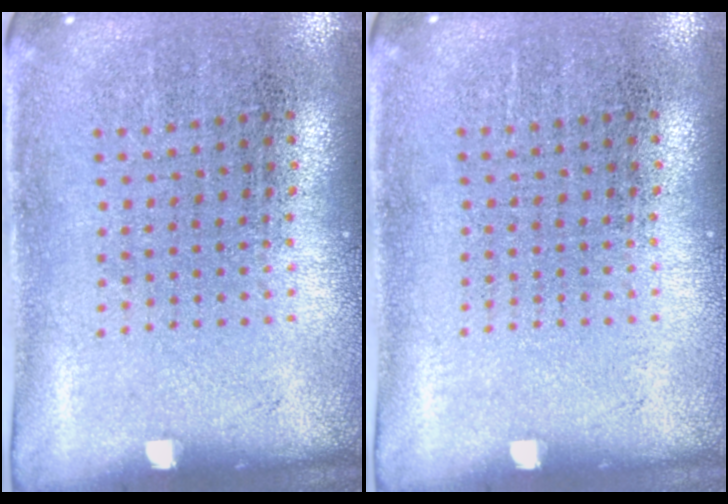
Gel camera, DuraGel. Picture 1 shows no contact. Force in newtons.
{"total": 0.0}